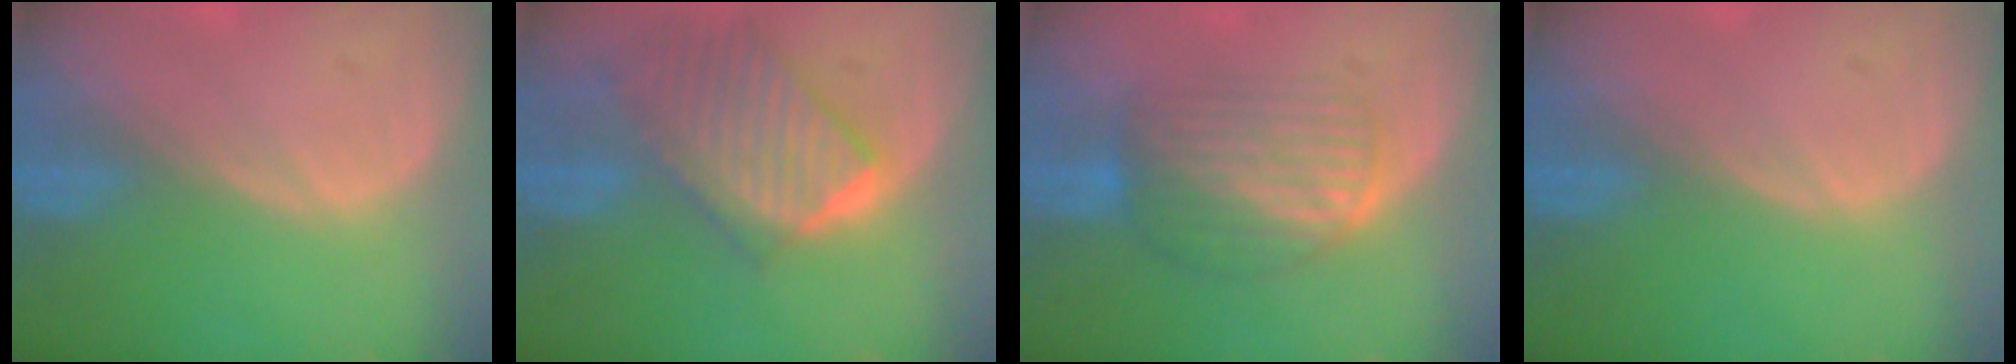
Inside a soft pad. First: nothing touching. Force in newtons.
{"total": 9.9, "press": 8.7, "slide": 4.7}
{"total": 6.5, "press": 6.3, "slide": 1.6}
{"total": 0.0}